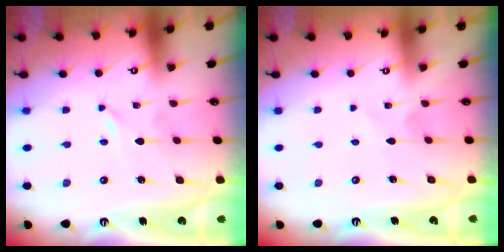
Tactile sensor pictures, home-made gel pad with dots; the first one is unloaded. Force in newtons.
{"total": 1.6, "press": 1.6, "slide": 0.2}